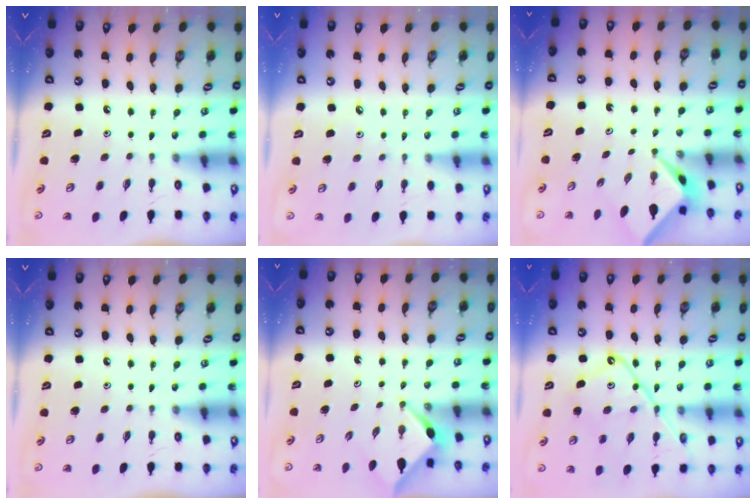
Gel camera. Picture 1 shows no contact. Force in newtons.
{"total": 2.4, "press": 2.3, "slide": 0.5}
{"total": 1.6, "press": 1.5, "slide": 0.2}
{"total": 0.0}
{"total": 2.9, "press": 2.9, "slide": 0.3}
{"total": 17.4, "press": 17.3, "slide": 1.9}